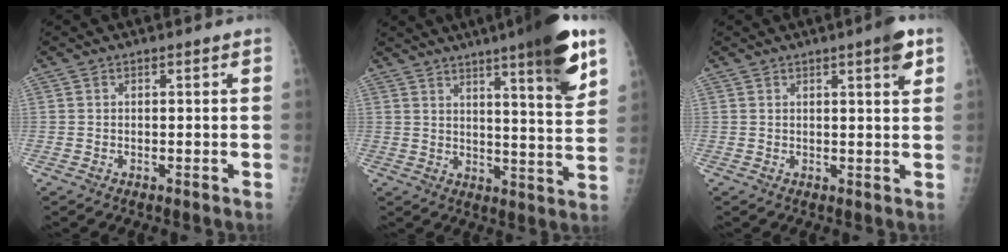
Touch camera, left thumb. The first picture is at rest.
{"total": 15.7, "force": [9.1, 2.0, 12.6], "torque": [-0.159, -0.046, 0.129]}
{"total": 4.0, "force": [2.2, 0.5, 3.3], "torque": [-0.040, -0.010, 0.027]}